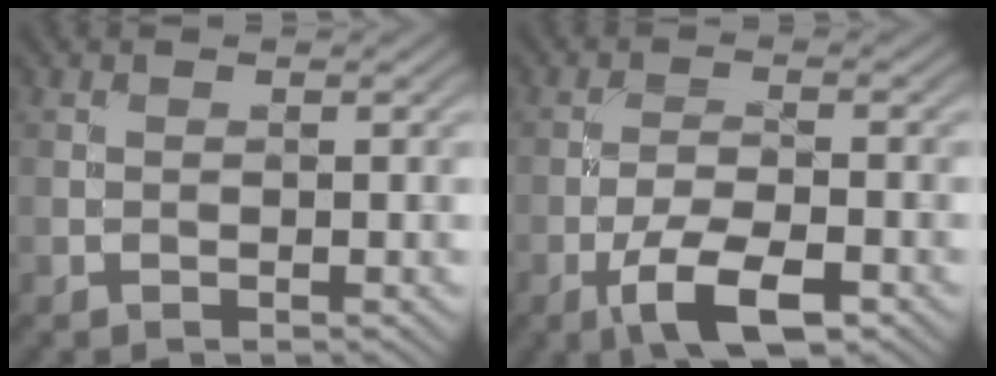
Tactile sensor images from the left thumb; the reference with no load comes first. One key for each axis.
{"total": 6.8, "fx": -3.7, "fy": 2.3, "fz": 5.3, "tx": -0.100, "ty": 0.004, "tz": -0.072}